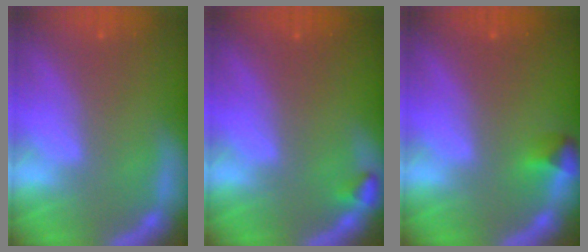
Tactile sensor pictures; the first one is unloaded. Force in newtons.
{"total": 0.9}
{"total": 1.4}